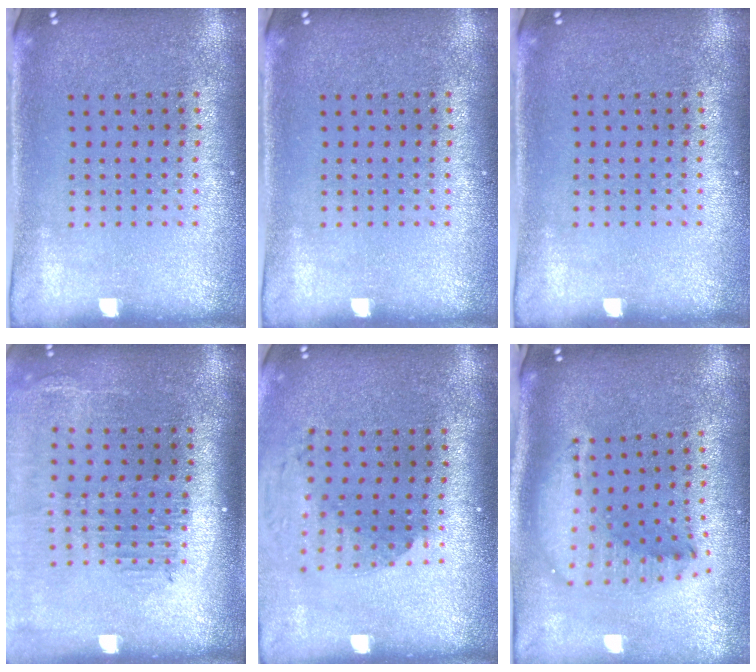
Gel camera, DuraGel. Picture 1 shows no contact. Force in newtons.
{"total": 0.0}
{"total": 0.0}
{"total": 2.1, "press": 1.7, "slide": 1.2}
{"total": 1.6, "press": 1.3, "slide": 0.9}
{"total": 1.9, "press": 1.5, "slide": 1.2}